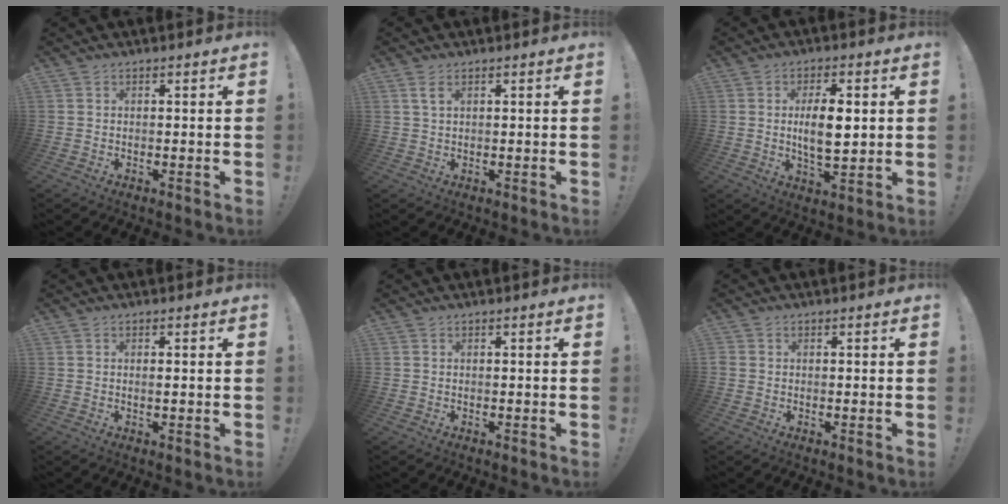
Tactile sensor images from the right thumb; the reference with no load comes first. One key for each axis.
{"total": 3.0, "fx": 1.4, "fy": 1.3, "fz": 2.3, "tx": -0.039, "ty": 0.000, "tz": 0.025}
{"total": 9.6, "fx": 1.1, "fy": 4.0, "fz": 8.7, "tx": -0.152, "ty": -0.009, "tz": 0.009}
{"total": 1.1, "fx": -0.1, "fy": 0.0, "fz": 1.1, "tx": -0.008, "ty": -0.006, "tz": -0.005}
{"total": 0.0}
{"total": 0.7, "fx": -0.2, "fy": 0.7, "fz": 0.0, "tx": -0.004, "ty": 0.003, "tz": -0.002}